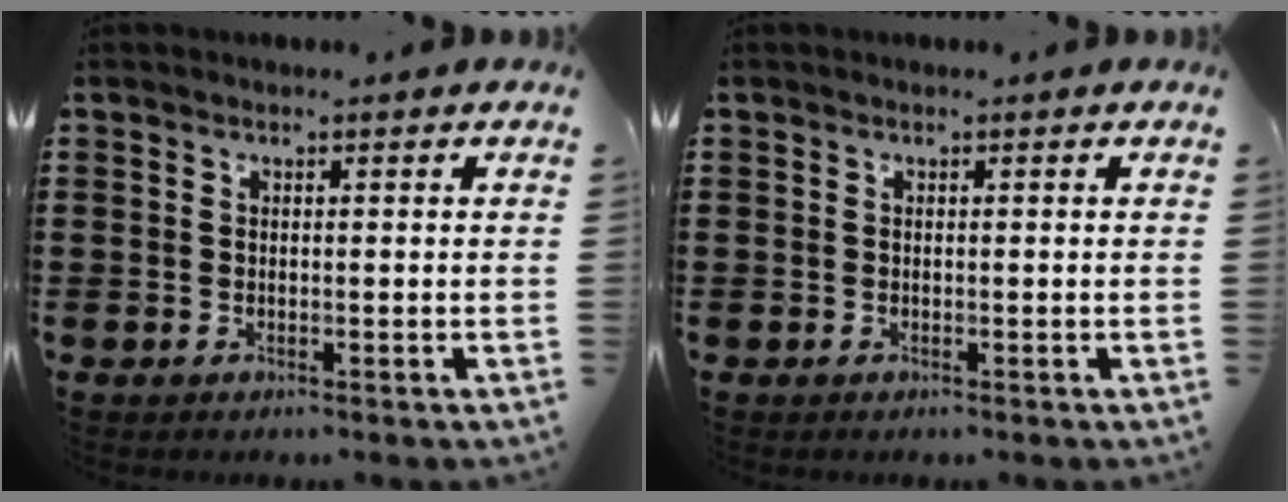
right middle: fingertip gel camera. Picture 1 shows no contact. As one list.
[{"total": 0.0}]